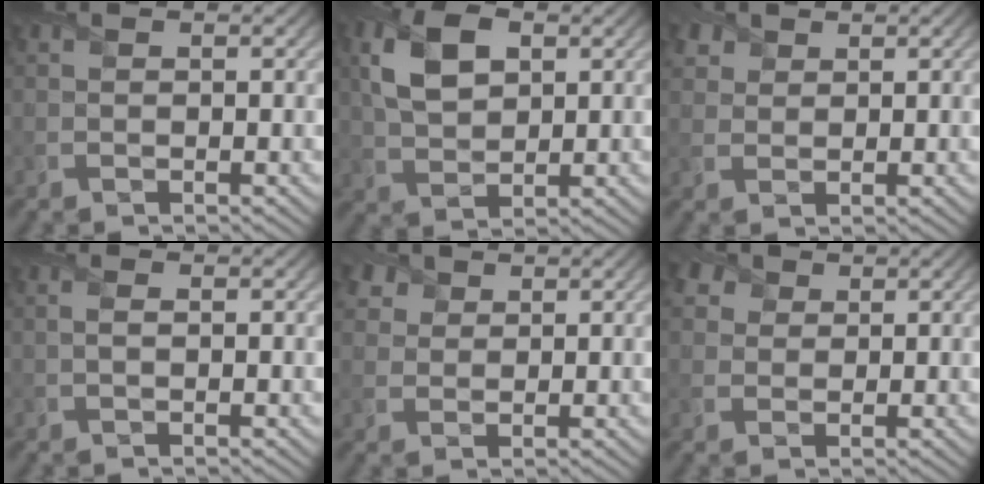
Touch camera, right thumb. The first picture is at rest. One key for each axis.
{"total": 7.4, "fx": 2.3, "fy": 4.6, "fz": 5.4, "tx": -0.125, "ty": 0.008, "tz": 0.041}
{"total": 2.8, "fx": 1.9, "fy": 1.9, "fz": 0.7, "tx": -0.020, "ty": 0.002, "tz": 0.043}
{"total": 0.8, "fx": 0.1, "fy": 0.1, "fz": 0.8, "tx": -0.020, "ty": 0.002, "tz": 0.002}
{"total": 3.9, "fx": 2.6, "fy": 2.7, "fz": 1.2, "tx": -0.038, "ty": -0.003, "tz": 0.057}
{"total": 4.5, "fx": 2.6, "fy": 3.2, "fz": 1.7, "tx": -0.053, "ty": 0.006, "tz": 0.043}